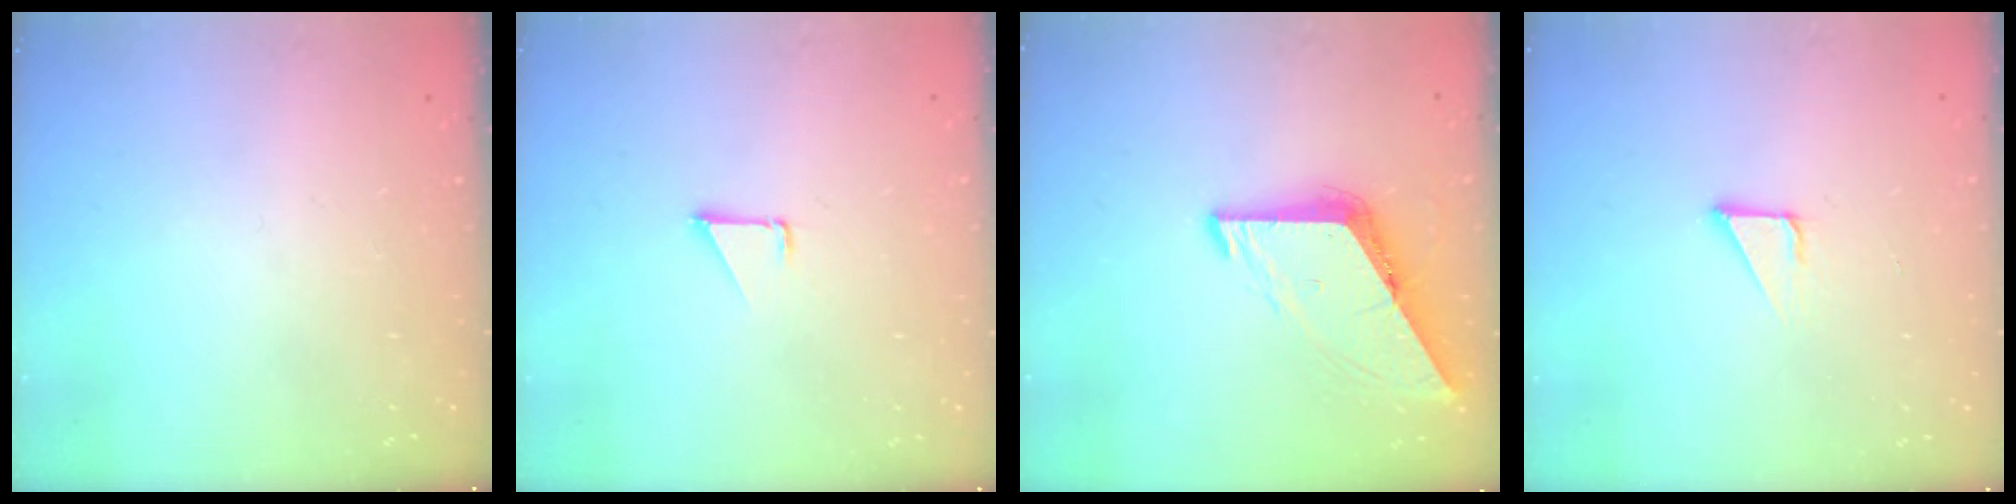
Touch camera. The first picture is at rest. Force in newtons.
{"total": 1.1, "press": 1.1, "slide": 0.1}
{"total": 7.0, "press": 7.0, "slide": 0.5}
{"total": 2.1, "press": 2.1, "slide": 0.0}